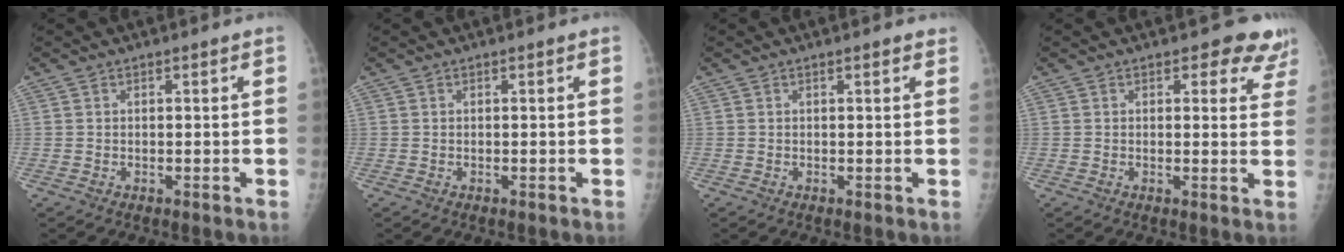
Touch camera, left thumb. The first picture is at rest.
{"total": 0.0}
{"total": 1.0, "force": [0.7, 0.3, 0.7], "torque": [-0.010, -0.001, 0.007]}
{"total": 6.2, "force": [4.7, 3.1, 2.5], "torque": [0.014, -0.021, 0.036]}